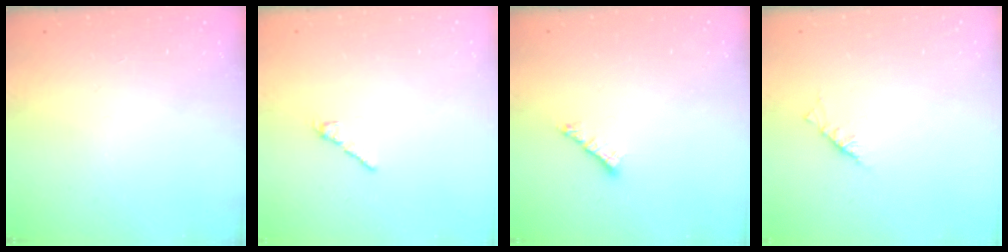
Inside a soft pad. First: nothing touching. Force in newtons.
{"total": 2.2, "press": 2.2, "slide": 0.4}
{"total": 1.2, "press": 1.2, "slide": 0.3}
{"total": 2.3, "press": 2.2, "slide": 0.5}